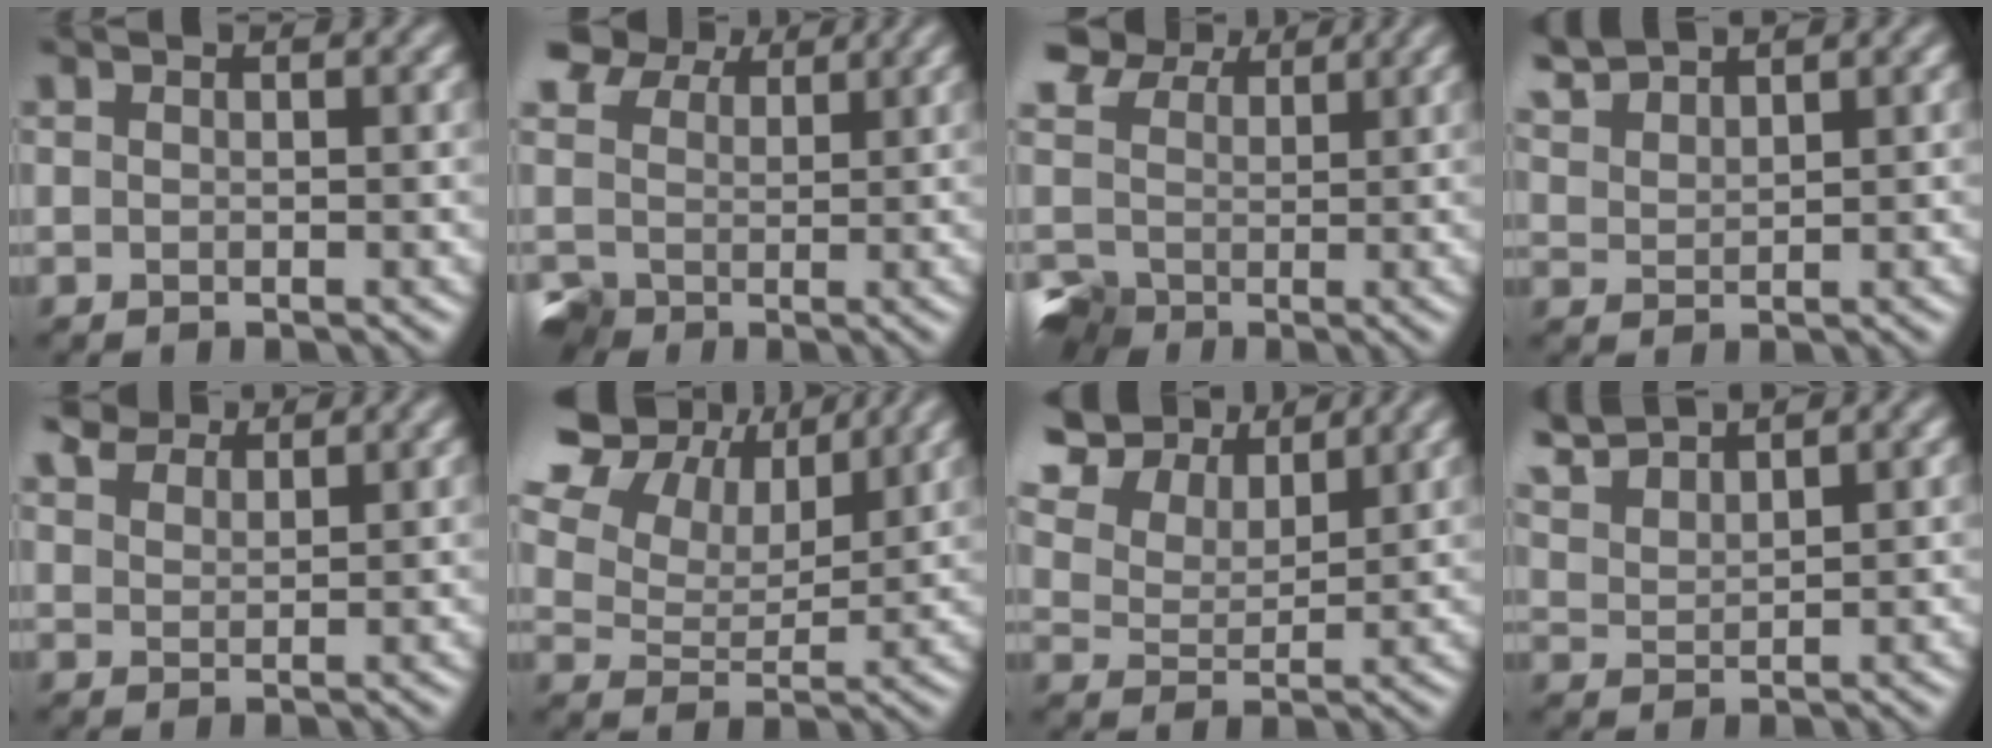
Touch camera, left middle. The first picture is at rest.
{"total": 7.2, "force": [2.8, 5.7, 3.5], "torque": [-0.084, 0.009, 0.048]}
{"total": 8.1, "force": [1.9, 6.7, 4.2], "torque": [-0.101, 0.013, 0.033]}
{"total": 3.0, "force": [2.9, 0.5, 0.7], "torque": [-0.020, 0.011, 0.064]}
{"total": 4.6, "force": [4.0, 1.6, 1.6], "torque": [-0.038, 0.003, 0.073]}
{"total": 16.5, "force": [10.0, 10.1, 8.4], "torque": [-0.197, 0.051, 0.183]}
{"total": 9.9, "force": [7.3, 4.9, 4.4], "torque": [-0.117, 0.020, 0.126]}
{"total": 3.7, "force": [3.5, 0.7, 1.1], "torque": [-0.035, 0.012, 0.072]}